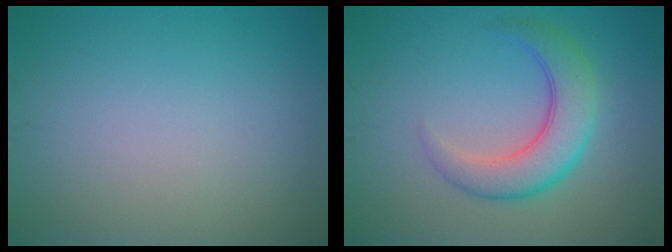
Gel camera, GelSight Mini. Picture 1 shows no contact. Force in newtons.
{"total": 5.1, "press": 5.1, "slide": 0.3}